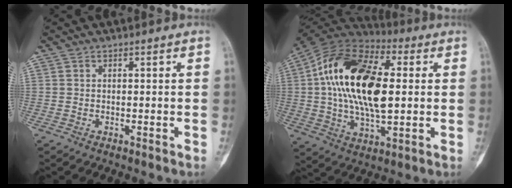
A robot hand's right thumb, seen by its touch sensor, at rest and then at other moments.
{"total": 23.4, "force": [2.5, 12.1, 19.8], "torque": [-0.367, 0.010, 0.037]}